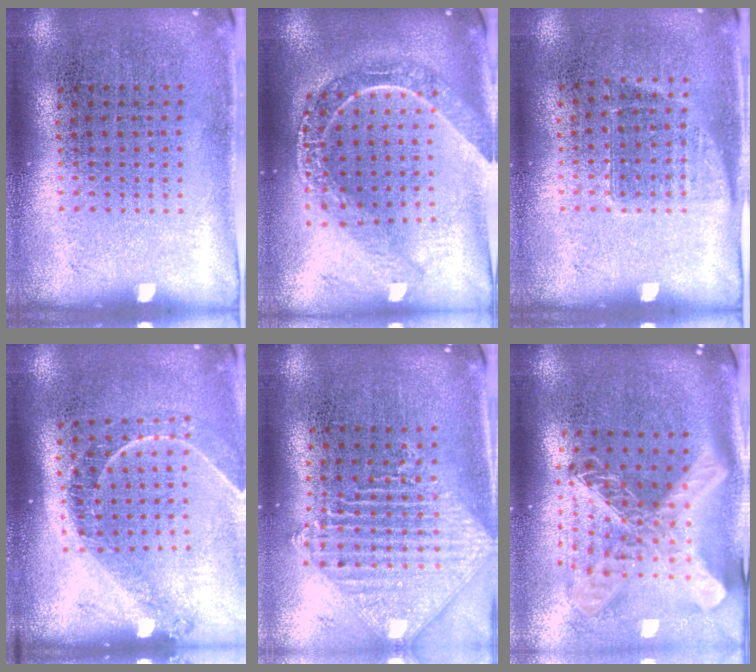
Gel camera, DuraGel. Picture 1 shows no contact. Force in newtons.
{"total": 2.1, "press": 1.8, "slide": 1.1}
{"total": 0.9, "press": 0.7, "slide": 0.5}
{"total": 1.2, "press": 1.2, "slide": 0.2}
{"total": 2.0, "press": 1.6, "slide": 1.2}
{"total": 3.0, "press": 2.1, "slide": 2.1}